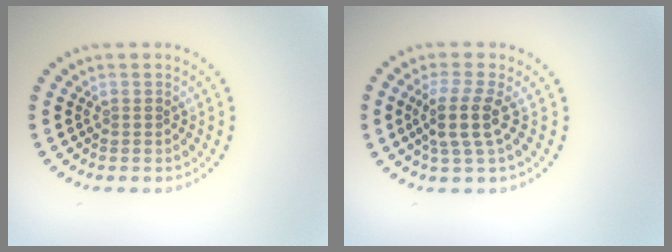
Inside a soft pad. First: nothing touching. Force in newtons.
{"total": 3.2, "press": 2.5, "slide": 1.9}